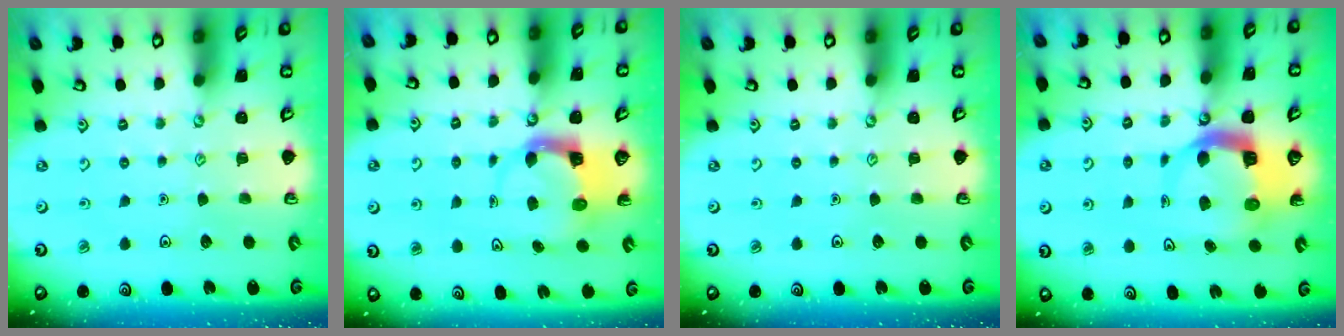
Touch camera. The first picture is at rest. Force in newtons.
{"total": 3.8, "press": 3.7, "slide": 0.5}
{"total": 0.0}
{"total": 8.1, "press": 8.0, "slide": 0.9}